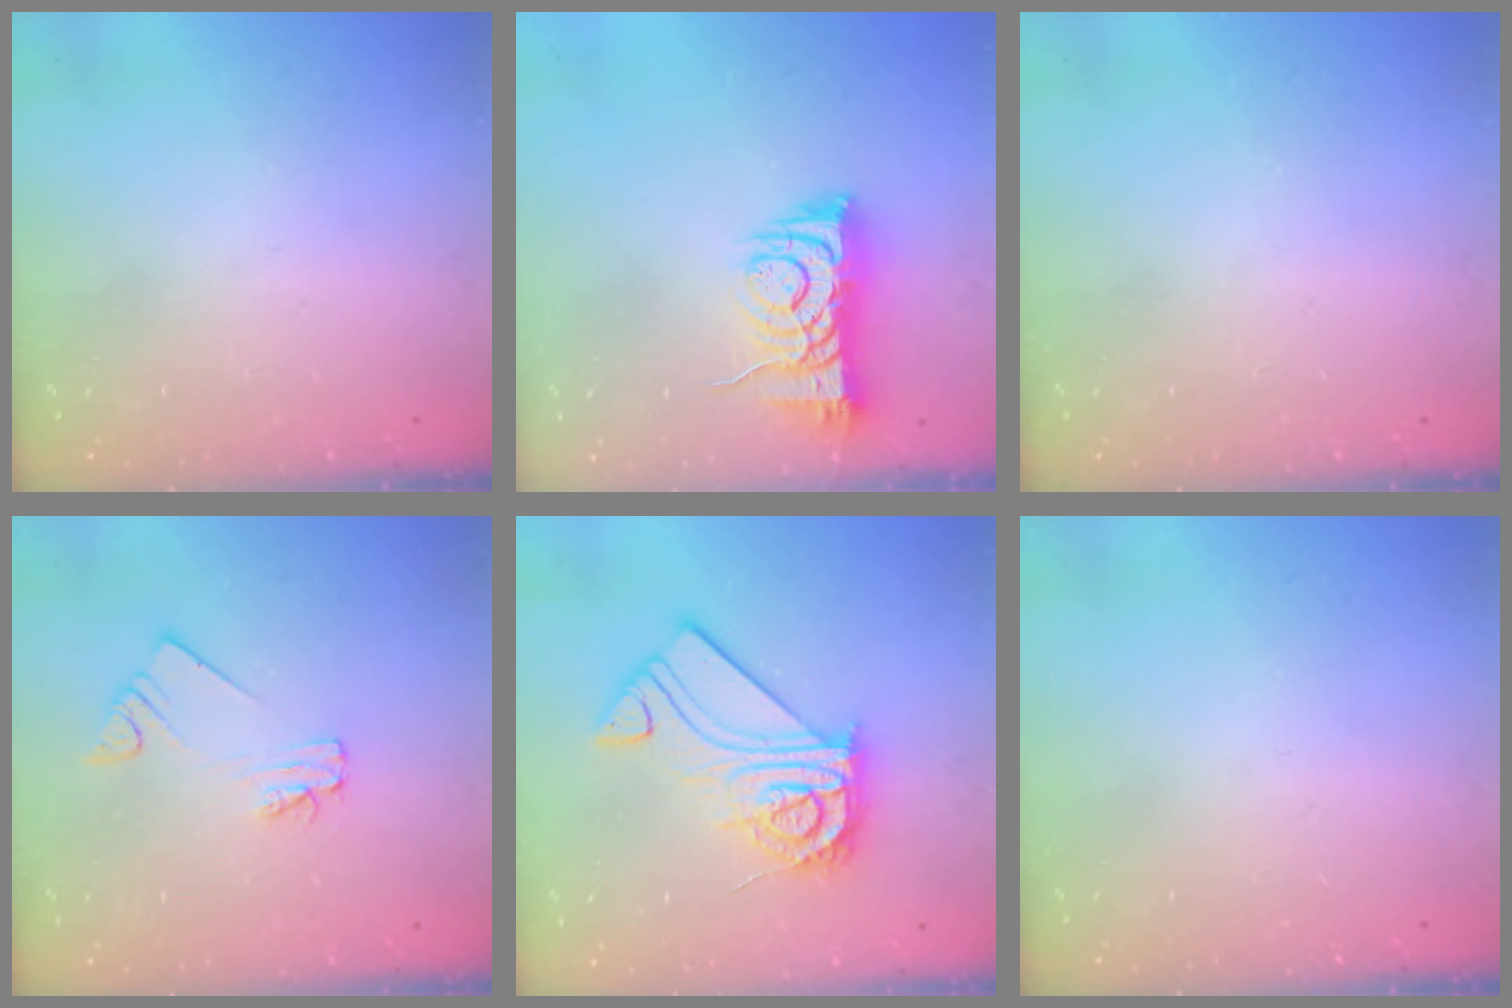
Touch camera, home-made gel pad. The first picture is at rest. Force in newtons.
{"total": 8.0, "press": 7.9, "slide": 1.3}
{"total": 0.0}
{"total": 2.0, "press": 2.0, "slide": 0.1}
{"total": 15.9, "press": 15.8, "slide": 0.7}
{"total": 0.0}